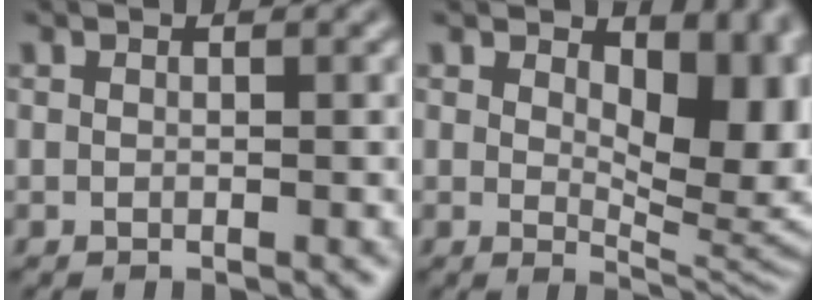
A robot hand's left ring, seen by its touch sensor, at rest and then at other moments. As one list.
[{"total": 9.2, "force": [2.2, 5.0, 7.3], "torque": [-0.090, -0.015, 0.038]}]